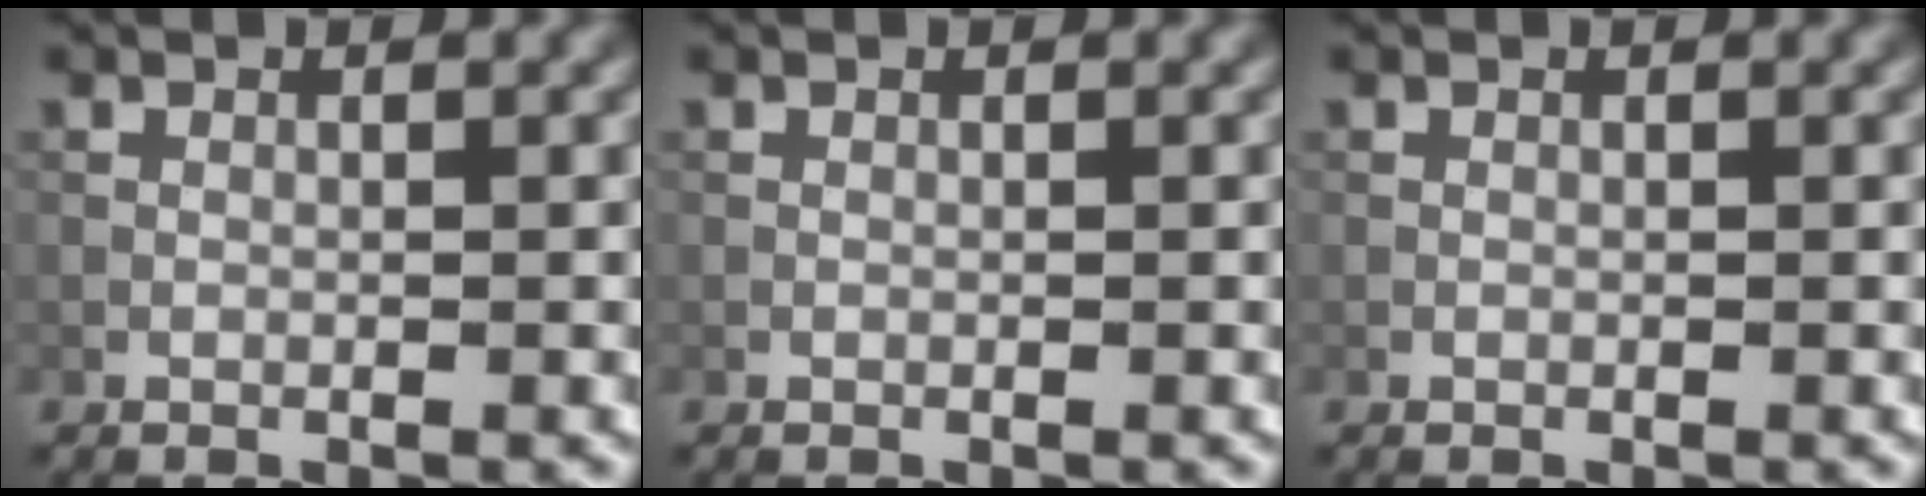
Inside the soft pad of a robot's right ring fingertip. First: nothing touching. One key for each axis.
{"total": 0.0}
{"total": 0.0}